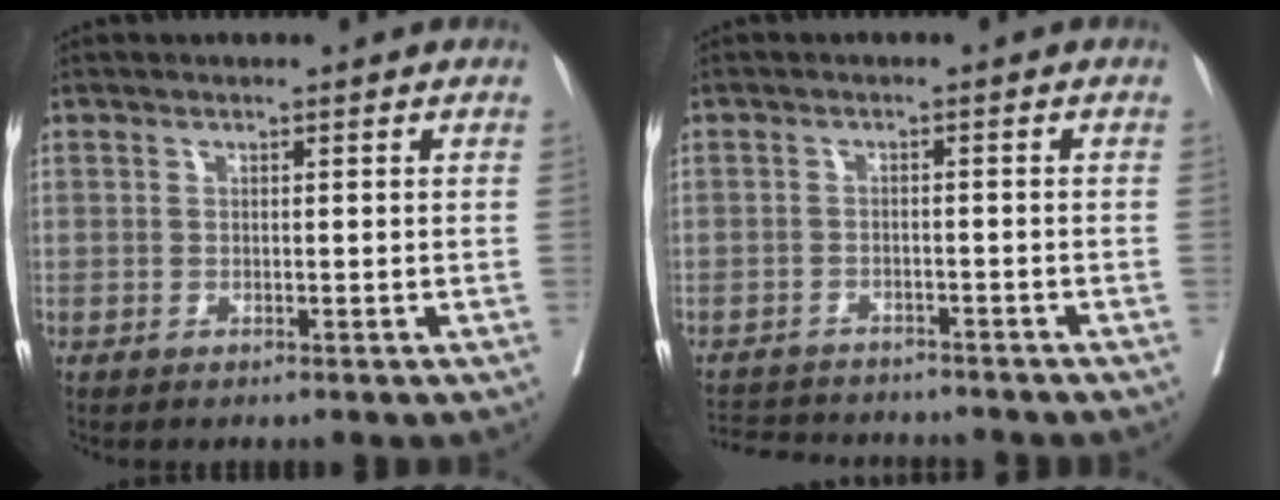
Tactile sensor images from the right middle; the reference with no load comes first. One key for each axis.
{"total": 10.7, "fx": -10.0, "fy": 2.1, "fz": 3.1, "tx": -0.060, "ty": 0.002, "tz": -0.137}